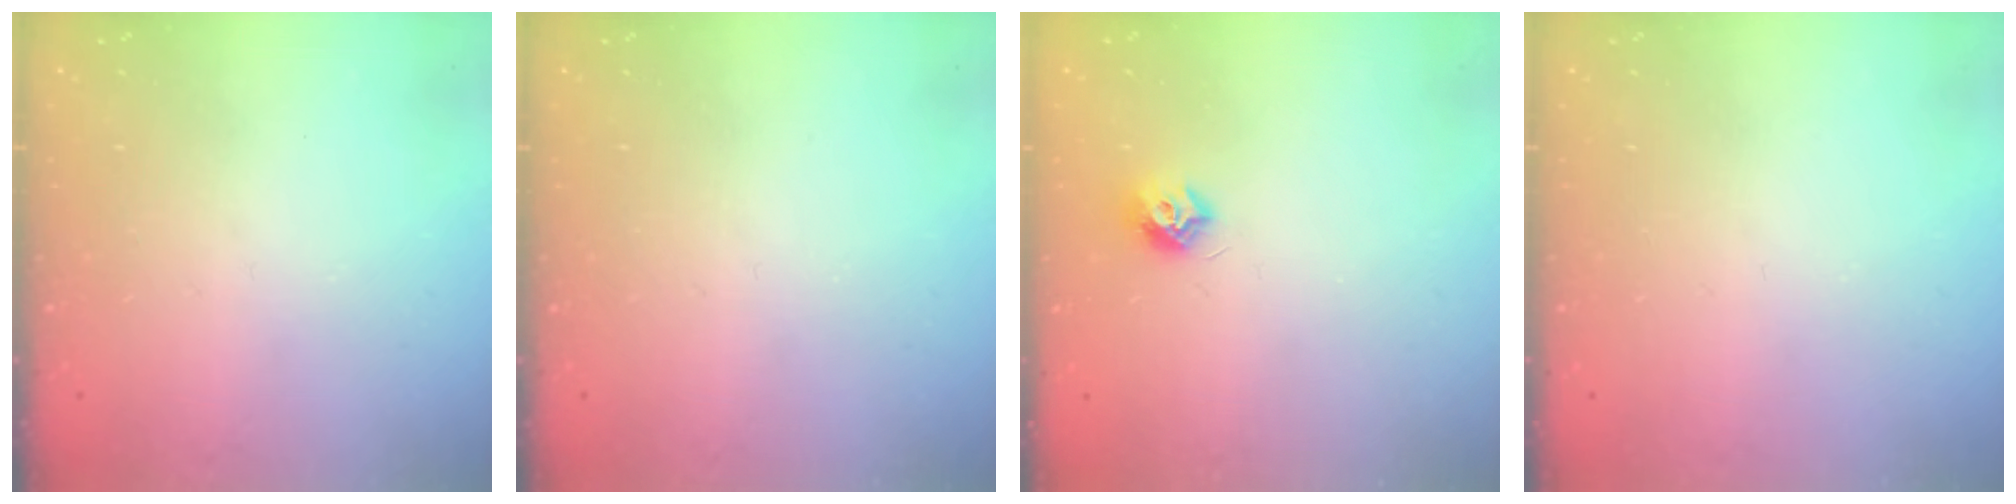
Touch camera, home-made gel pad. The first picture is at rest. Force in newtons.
{"total": 0.0}
{"total": 7.3, "press": 7.3, "slide": 0.3}
{"total": 0.0}